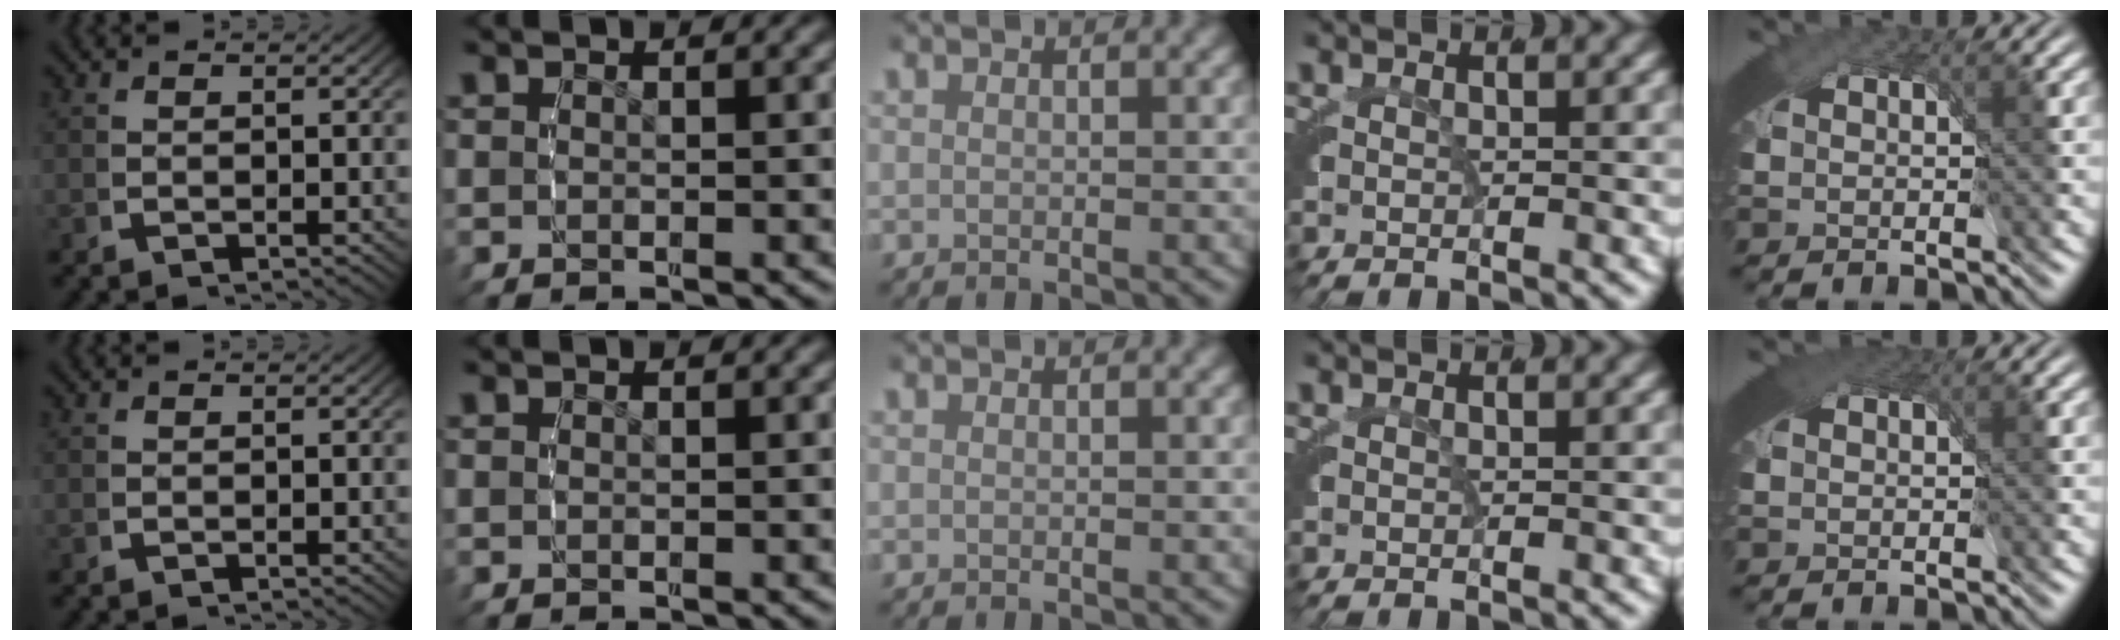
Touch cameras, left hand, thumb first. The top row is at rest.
{"little": {"total": 0.5, "force": [0.1, 0.3, 0.4], "torque": [-0.006, 0.005, -0.002]}}